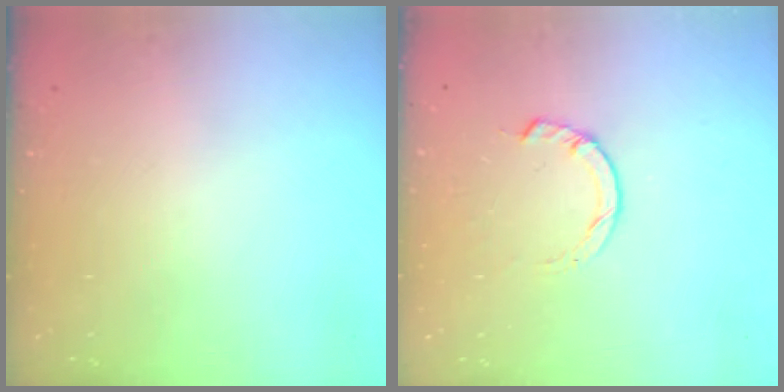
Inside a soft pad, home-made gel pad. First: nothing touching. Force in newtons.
{"total": 4.0, "press": 3.9, "slide": 0.7}